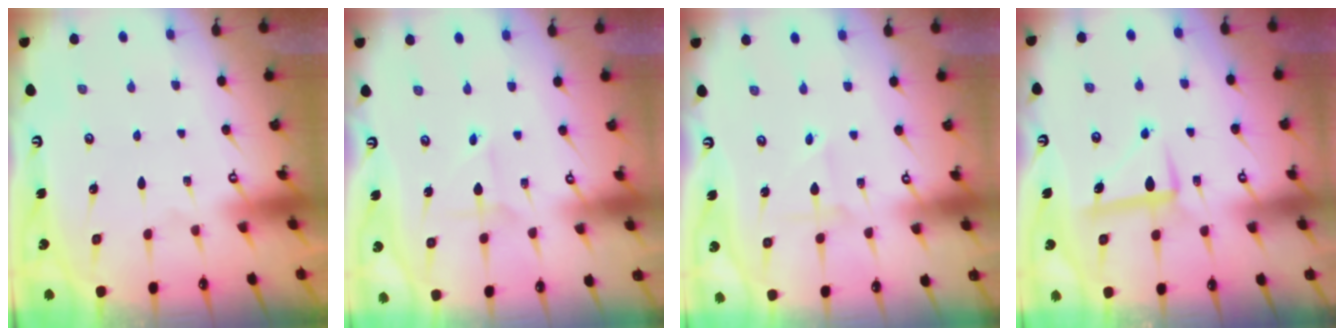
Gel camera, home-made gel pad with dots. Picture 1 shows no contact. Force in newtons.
{"total": 2.0, "press": 2.0, "slide": 0.3}
{"total": 1.8, "press": 1.7, "slide": 0.2}
{"total": 8.1, "press": 8.0, "slide": 1.6}